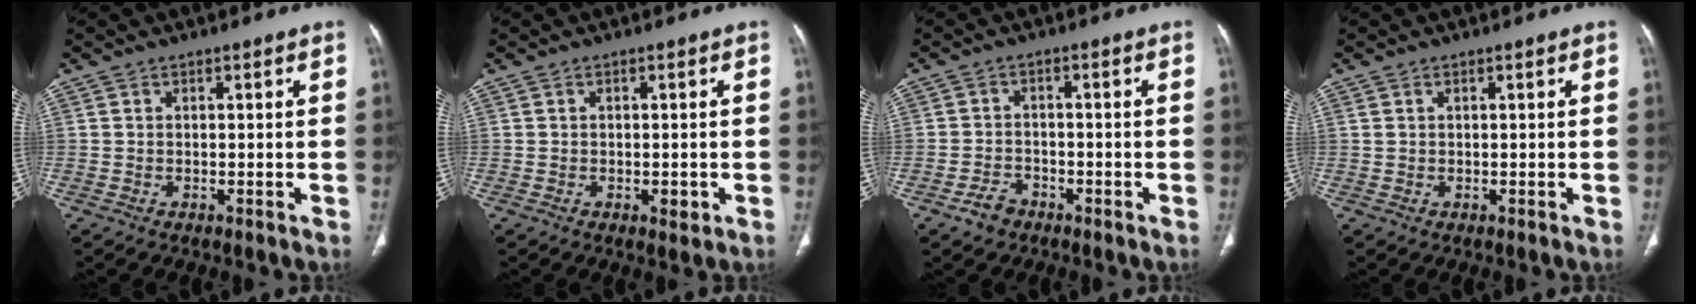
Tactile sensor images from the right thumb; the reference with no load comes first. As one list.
[{"total": 1.7, "force": [-0.5, 0.9, 1.4], "torque": [-0.016, -0.001, -0.004]}, {"total": 3.4, "force": [-2.3, 2.3, 1.1], "torque": [-0.015, 0.018, -0.035]}, {"total": 0.6, "force": [0.3, 0.4, 0.4], "torque": [-0.011, 0.011, 0.010]}]